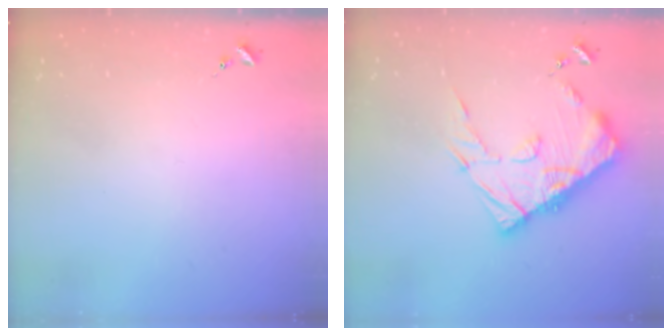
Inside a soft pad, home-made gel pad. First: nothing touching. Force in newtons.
{"total": 18.5, "press": 18.5, "slide": 1.8}